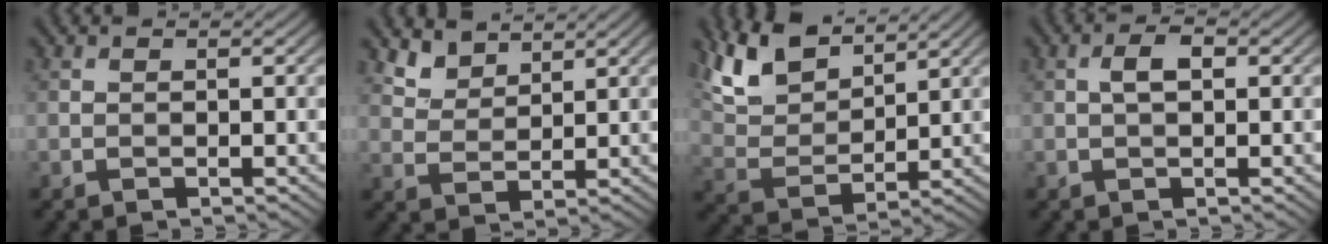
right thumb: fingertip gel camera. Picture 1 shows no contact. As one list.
[{"total": 3.8, "force": [3.1, 1.7, 1.3], "torque": [-0.038, -0.007, 0.075]}, {"total": 10.0, "force": [7.2, 4.1, 5.6], "torque": [-0.147, 0.013, 0.145]}, {"total": 2.4, "force": [0.3, 1.2, 2.1], "torque": [-0.038, 0.007, 0.003]}]